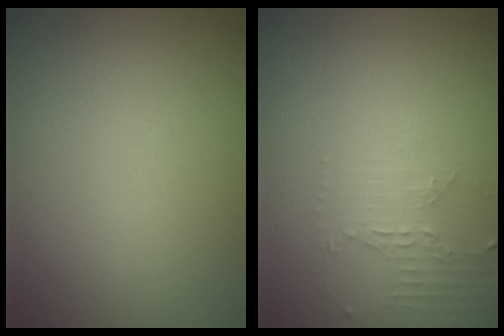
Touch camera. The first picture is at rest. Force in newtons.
{"total": 2.1, "press": 1.5, "slide": 1.5}